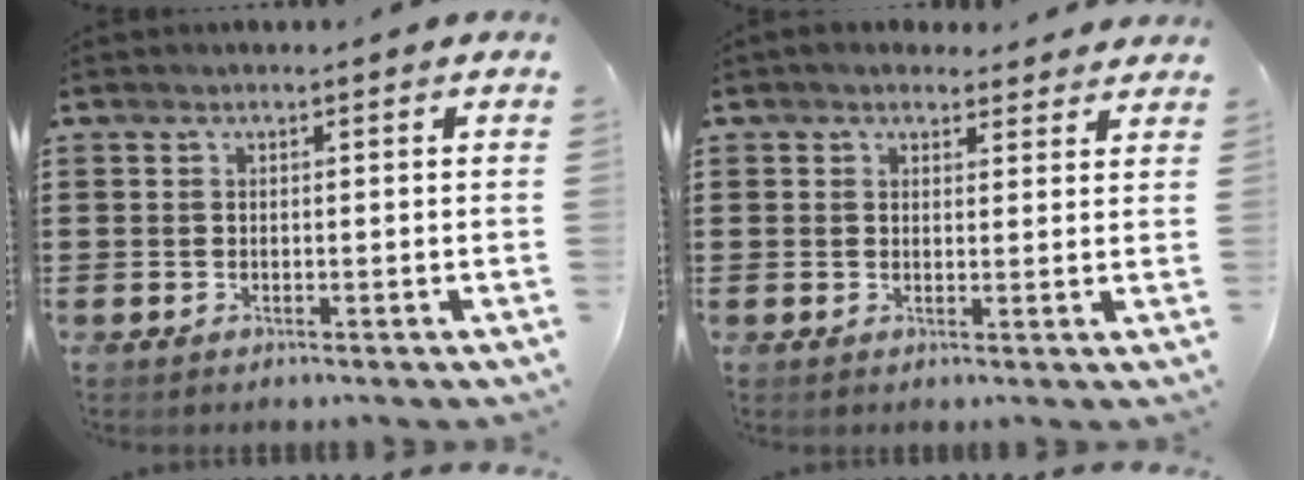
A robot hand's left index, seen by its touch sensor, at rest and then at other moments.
{"total": 2.5, "force": [2.2, 1.2, 0.3], "torque": [-0.005, -0.002, 0.039]}